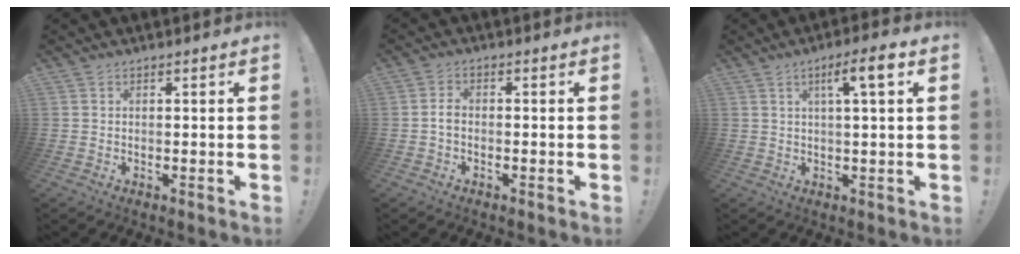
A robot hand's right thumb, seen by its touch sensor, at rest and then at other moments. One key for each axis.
{"total": 2.3, "fx": -0.7, "fy": 1.3, "fz": 1.8, "tx": -0.029, "ty": 0.008, "tz": -0.012}
{"total": 6.6, "fx": 2.3, "fy": 0.6, "fz": 6.2, "tx": -0.093, "ty": -0.001, "tz": 0.027}